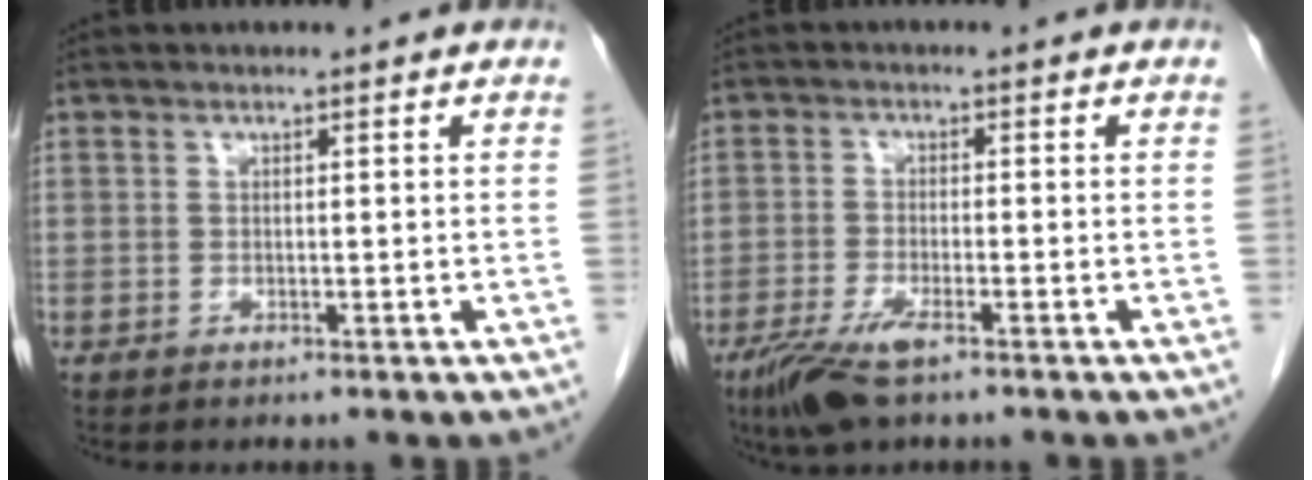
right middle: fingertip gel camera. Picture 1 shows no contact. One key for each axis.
{"total": 6.2, "fx": -4.1, "fy": 1.3, "fz": 4.5, "tx": -0.093, "ty": -0.013, "tz": -0.073}